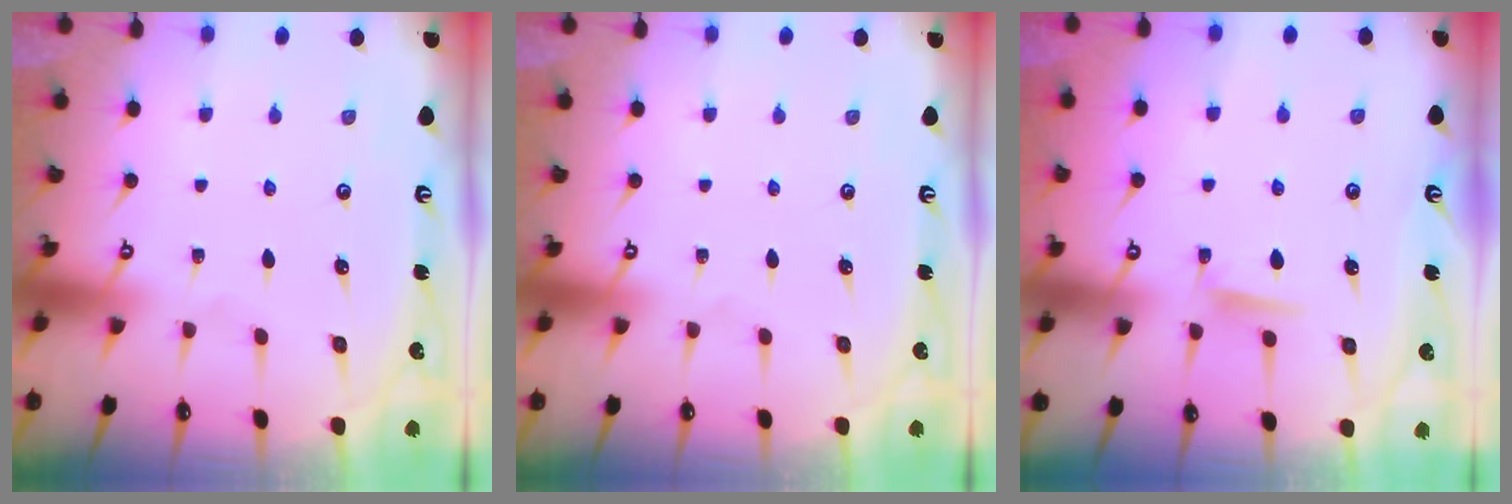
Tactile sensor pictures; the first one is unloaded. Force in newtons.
{"total": 0.0}
{"total": 5.0, "press": 4.9, "slide": 0.6}